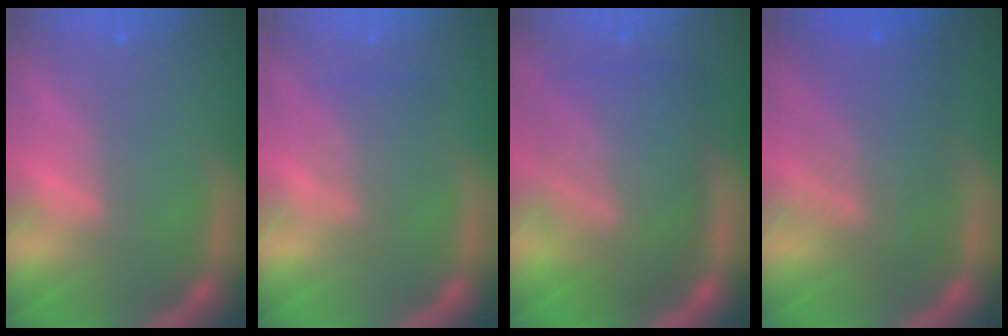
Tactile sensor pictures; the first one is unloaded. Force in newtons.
{"total": 3.0}
{"total": 9.5}
{"total": 6.6}